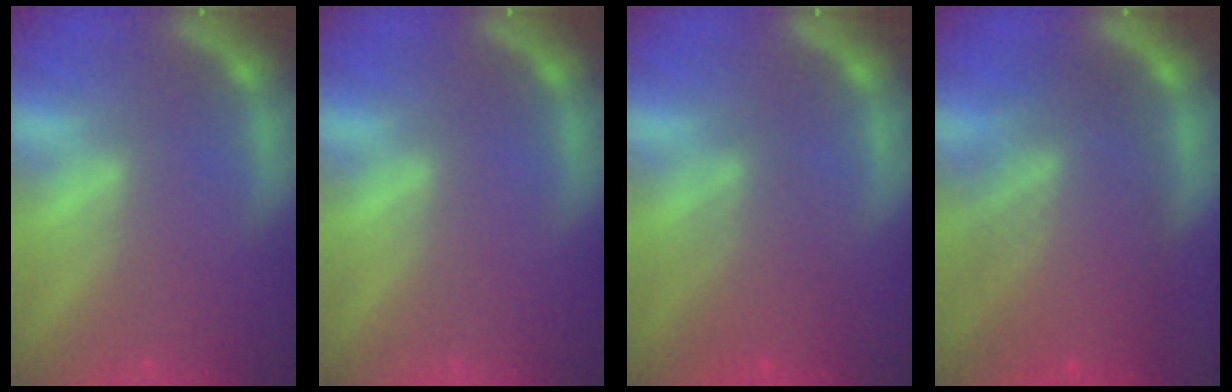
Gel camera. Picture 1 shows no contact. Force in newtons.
{"total": 0.0}
{"total": 3.6}
{"total": 9.5}